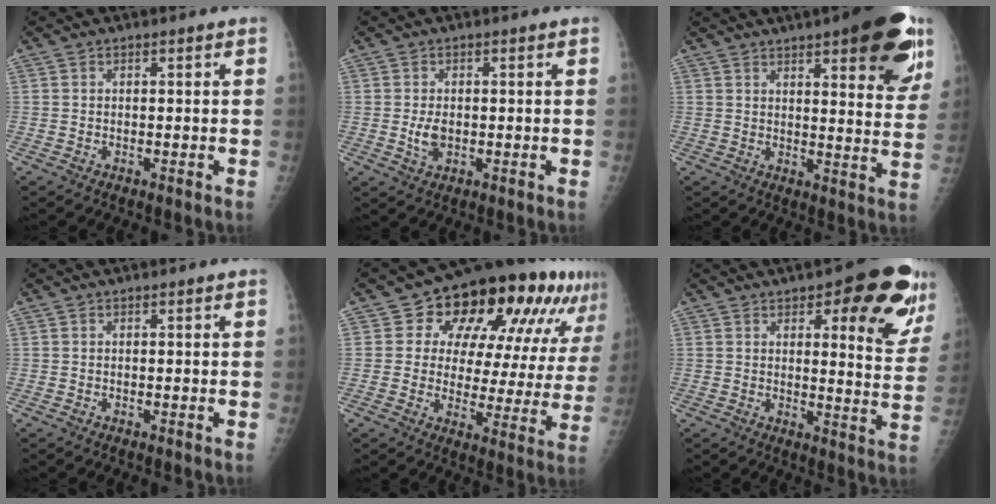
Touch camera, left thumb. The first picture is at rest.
{"total": 3.4, "force": [-0.3, 2.2, 2.5], "torque": [-0.042, -0.004, -0.001]}
{"total": 20.6, "force": [11.6, 6.0, 16.0], "torque": [-0.173, -0.038, 0.143]}
{"total": 0.0}
{"total": 23.2, "force": [12.0, 12.4, 15.5], "torque": [-0.180, -0.006, 0.157]}
{"total": 17.0, "force": [8.4, 5.8, 13.6], "torque": [-0.119, -0.040, 0.100]}